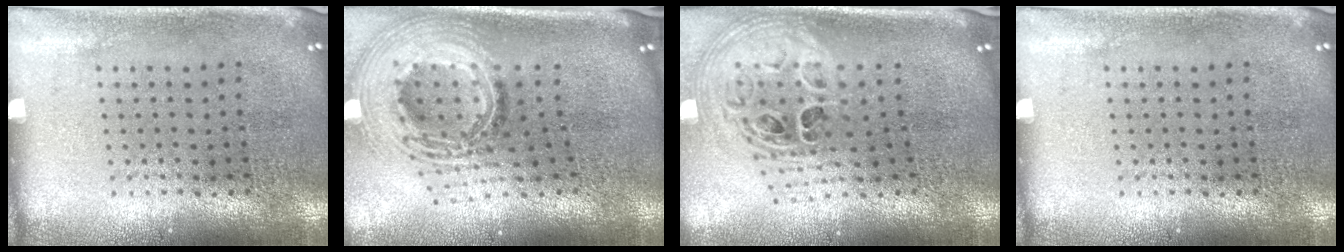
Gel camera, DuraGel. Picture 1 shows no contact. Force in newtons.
{"total": 3.0, "press": 2.1, "slide": 2.1}
{"total": 2.4, "press": 1.7, "slide": 1.7}
{"total": 0.0}